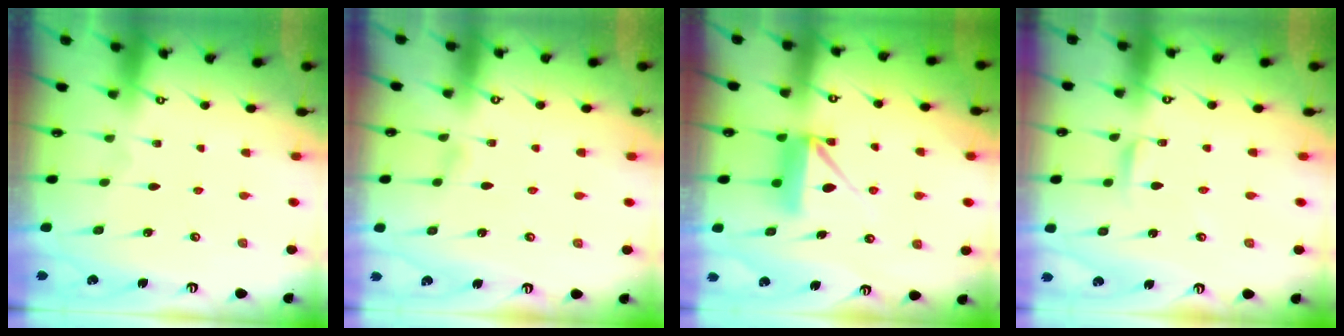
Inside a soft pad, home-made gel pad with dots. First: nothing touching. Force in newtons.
{"total": 3.5, "press": 3.5, "slide": 0.0}
{"total": 9.2, "press": 9.1, "slide": 0.8}
{"total": 2.7, "press": 2.7, "slide": 0.2}